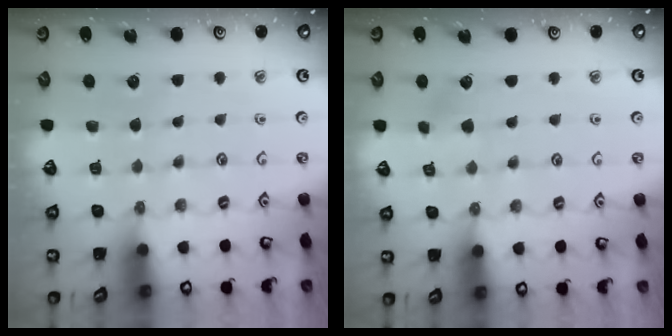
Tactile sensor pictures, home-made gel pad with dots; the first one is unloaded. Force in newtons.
{"total": 2.9, "press": 2.9, "slide": 0.3}